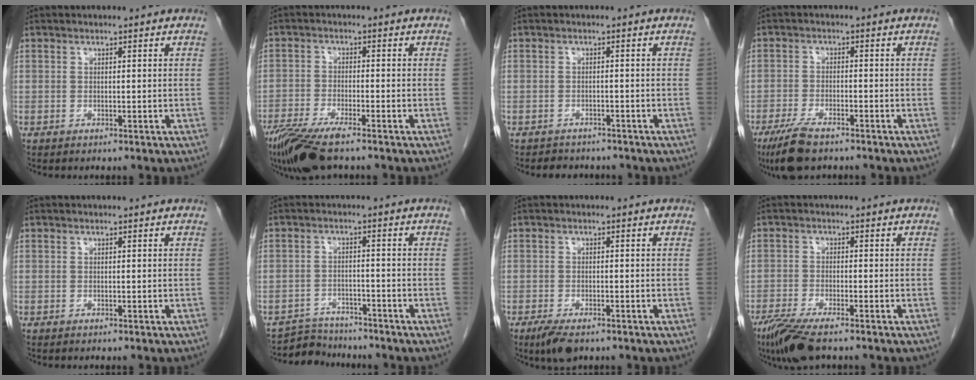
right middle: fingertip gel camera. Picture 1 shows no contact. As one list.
[{"total": 8.9, "force": [-6.6, 1.2, 5.8], "torque": [-0.108, -0.022, -0.117]}, {"total": 3.7, "force": [-3.3, 1.6, 0.4], "torque": [-0.013, 0.000, -0.043]}, {"total": 6.6, "force": [-5.0, 1.5, 4.1], "torque": [-0.083, -0.015, -0.086]}, {"total": 0.0}, {"total": 5.0, "force": [-4.8, 1.2, -0.8], "torque": [0.013, 0.000, -0.081]}, {"total": 4.4, "force": [-3.0, 1.5, 2.8], "torque": [-0.054, -0.008, -0.048]}, {"total": 7.0, "force": [-5.1, 1.0, 4.7], "torque": [-0.088, -0.018, -0.088]}]